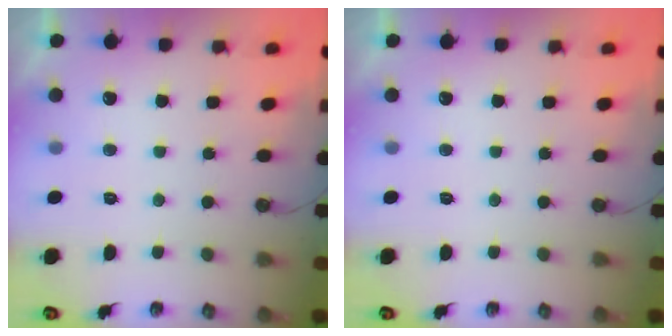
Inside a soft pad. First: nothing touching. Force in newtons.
{"total": 0.0}